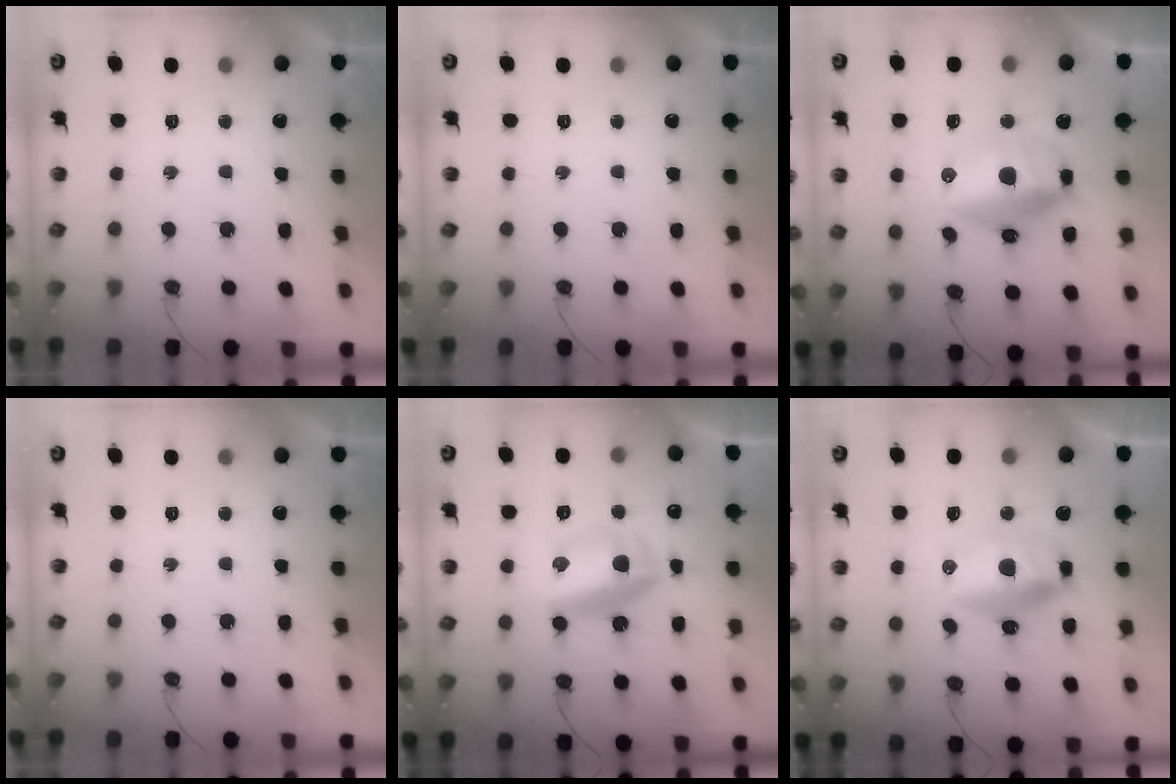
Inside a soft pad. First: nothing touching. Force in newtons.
{"total": 0.0}
{"total": 13.4, "press": 13.1, "slide": 2.7}
{"total": 0.0}
{"total": 10.6, "press": 10.5, "slide": 1.3}
{"total": 11.8, "press": 11.5, "slide": 3.0}